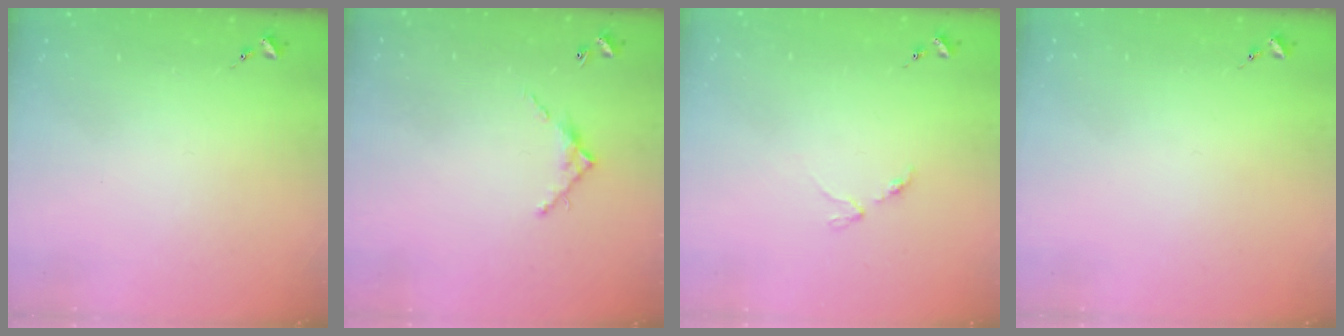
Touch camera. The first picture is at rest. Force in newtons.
{"total": 7.0, "press": 7.0, "slide": 0.2}
{"total": 3.4, "press": 3.4, "slide": 0.5}
{"total": 0.0}